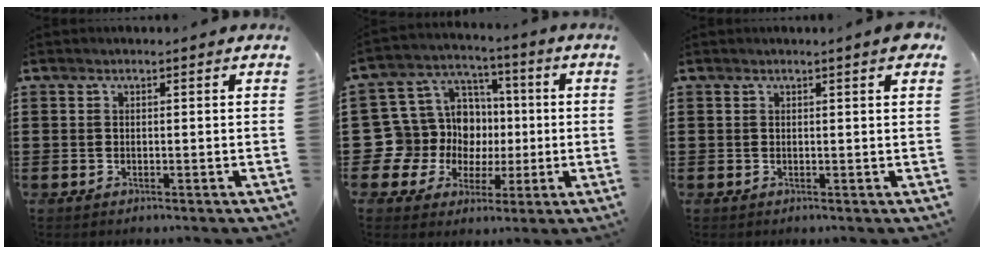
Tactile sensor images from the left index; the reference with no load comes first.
{"total": 12.3, "force": [-0.2, 11.9, 3.0], "torque": [-0.127, -0.010, 0.008]}
{"total": 1.3, "force": [0.8, -0.1, 1.1], "torque": [-0.013, -0.004, 0.013]}